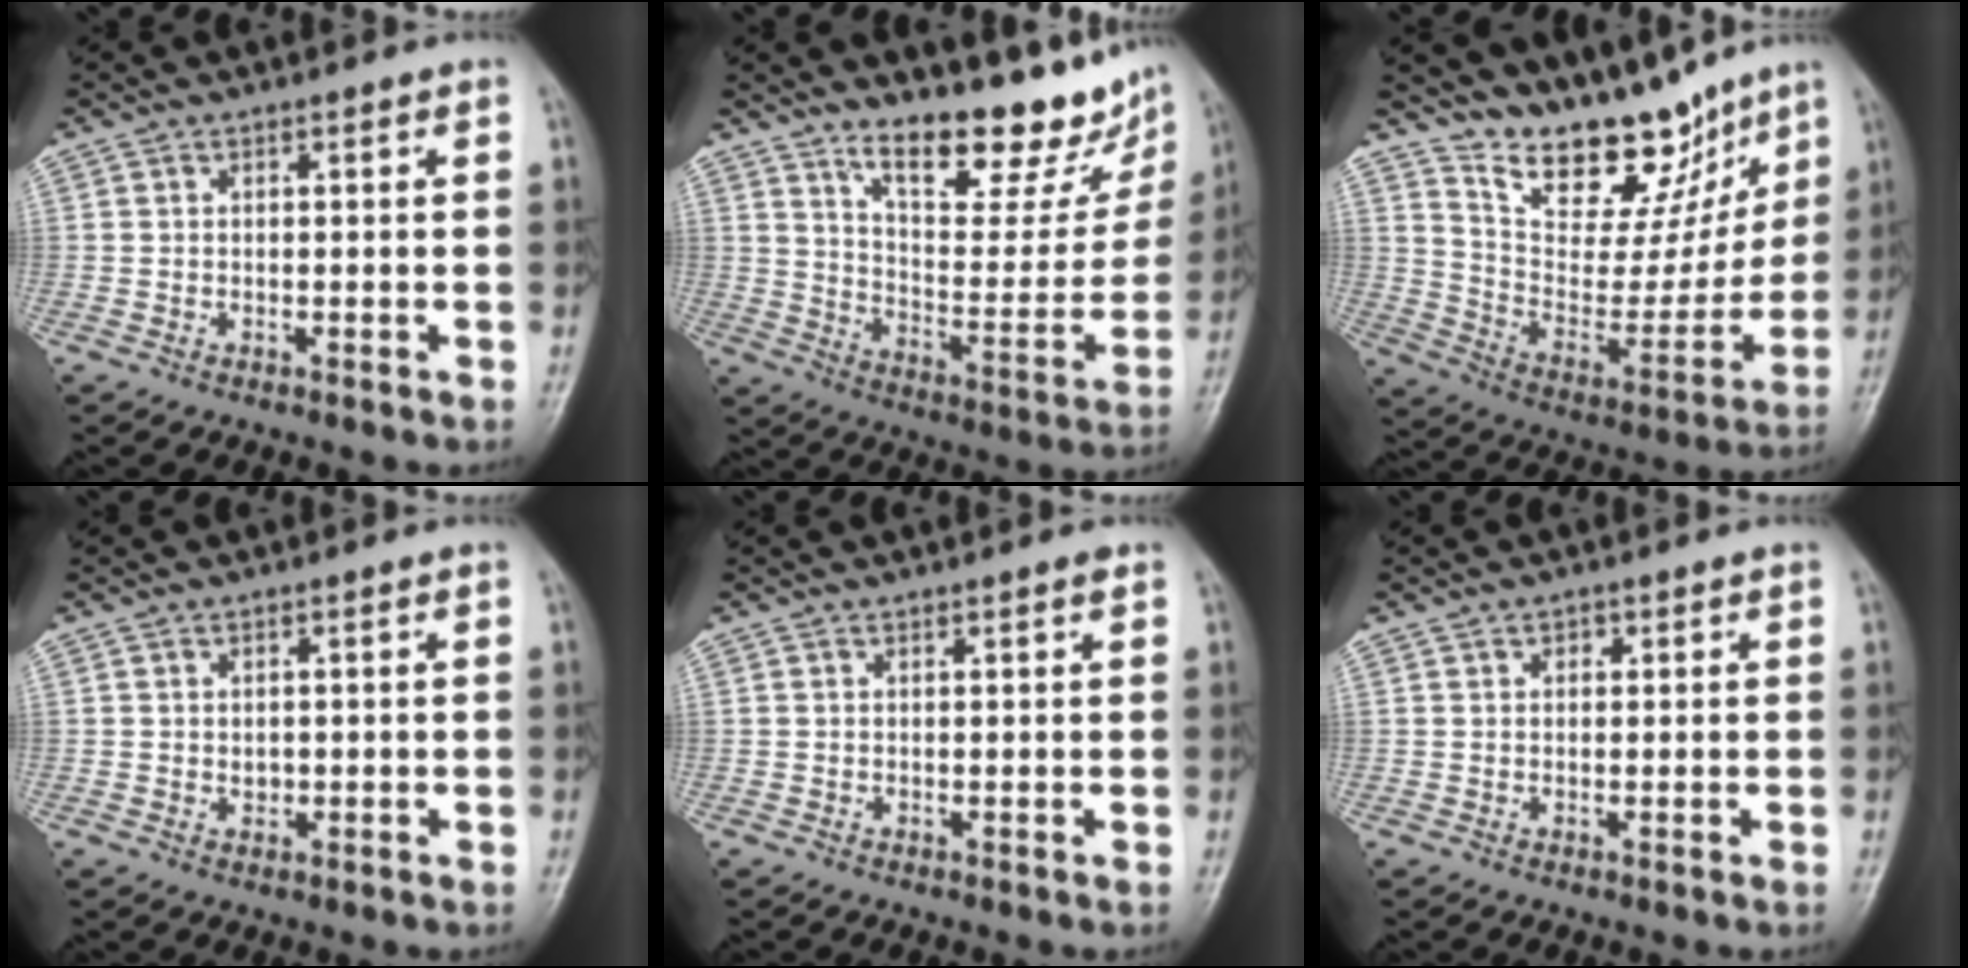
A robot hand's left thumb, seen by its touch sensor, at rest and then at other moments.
{"total": 19.3, "force": [14.5, 6.5, 11.0], "torque": [-0.106, -0.102, 0.219]}
{"total": 19.6, "force": [14.8, 8.7, 9.4], "torque": [-0.083, -0.081, 0.248]}
{"total": 1.3, "force": [0.2, 1.1, 0.8], "torque": [-0.009, -0.001, 0.006]}
{"total": 0.8, "force": [0.6, 0.1, 0.5], "torque": [-0.005, -0.003, 0.008]}
{"total": 1.3, "force": [0.7, 1.0, 0.6], "torque": [0.001, -0.002, 0.008]}